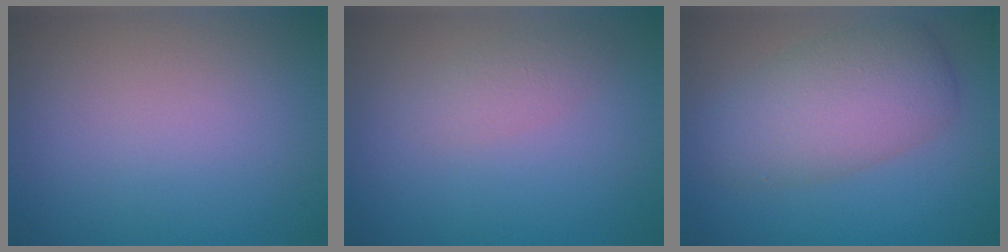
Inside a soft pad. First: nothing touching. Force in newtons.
{"total": 1.5, "press": 1.5, "slide": 0.1}
{"total": 5.8, "press": 5.7, "slide": 0.3}